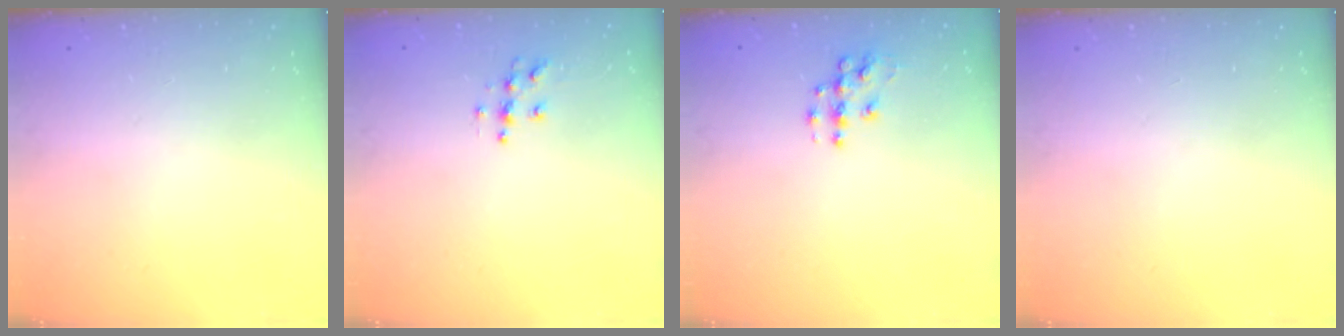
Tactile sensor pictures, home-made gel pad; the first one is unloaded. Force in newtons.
{"total": 5.7, "press": 5.7, "slide": 0.5}
{"total": 7.5, "press": 7.5, "slide": 0.4}
{"total": 0.0}